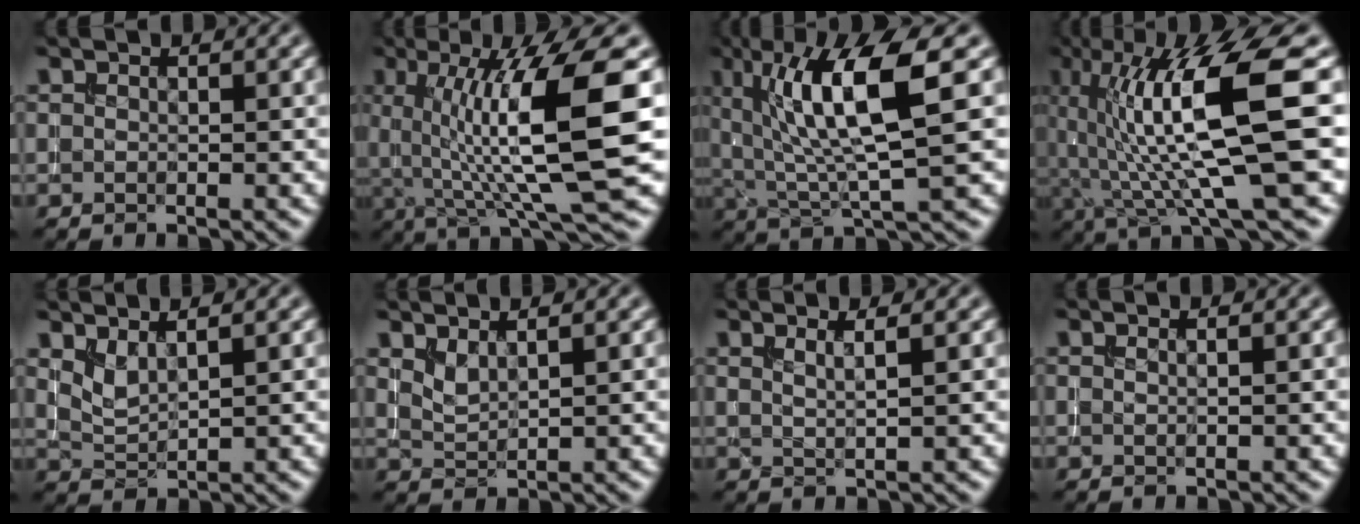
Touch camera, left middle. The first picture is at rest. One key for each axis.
{"total": 12.3, "fx": 1.0, "fy": 2.6, "fz": 12.0, "tx": -0.180, "ty": 0.001, "tz": 0.020}
{"total": 9.5, "fx": 2.8, "fy": 2.2, "fz": 8.8, "tx": -0.153, "ty": -0.005, "tz": 0.053}
{"total": 12.7, "fx": 1.5, "fy": 2.6, "fz": 12.4, "tx": -0.207, "ty": 0.004, "tz": 0.031}
{"total": 2.0, "fx": 1.4, "fy": 0.5, "fz": 1.3, "tx": -0.032, "ty": -0.009, "tz": 0.035}
{"total": 1.6, "fx": 1.3, "fy": 0.4, "fz": 1.0, "tx": -0.025, "ty": -0.005, "tz": 0.029}
{"total": 2.0, "fx": 1.1, "fy": 0.6, "fz": 1.5, "tx": -0.015, "ty": 0.004, "tz": 0.006}
{"total": 1.2, "fx": 0.6, "fy": 0.5, "fz": 0.8, "tx": -0.002, "ty": -0.007, "tz": -0.002}